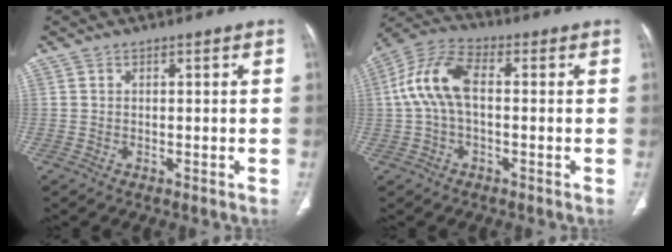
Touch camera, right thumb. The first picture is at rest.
{"total": 10.8, "force": [0.4, 5.8, 9.1], "torque": [-0.195, 0.033, 0.002]}